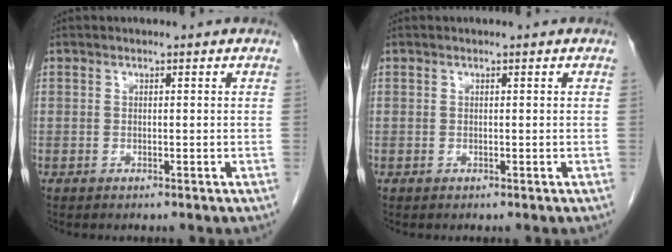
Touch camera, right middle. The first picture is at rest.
{"total": 0.0}